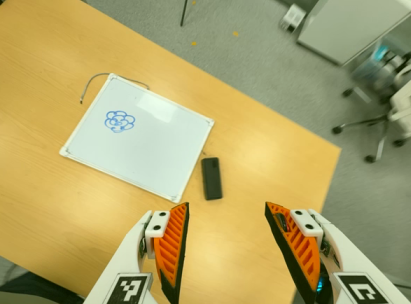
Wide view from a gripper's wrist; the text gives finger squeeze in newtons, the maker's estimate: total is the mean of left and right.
{"total": 0.0}